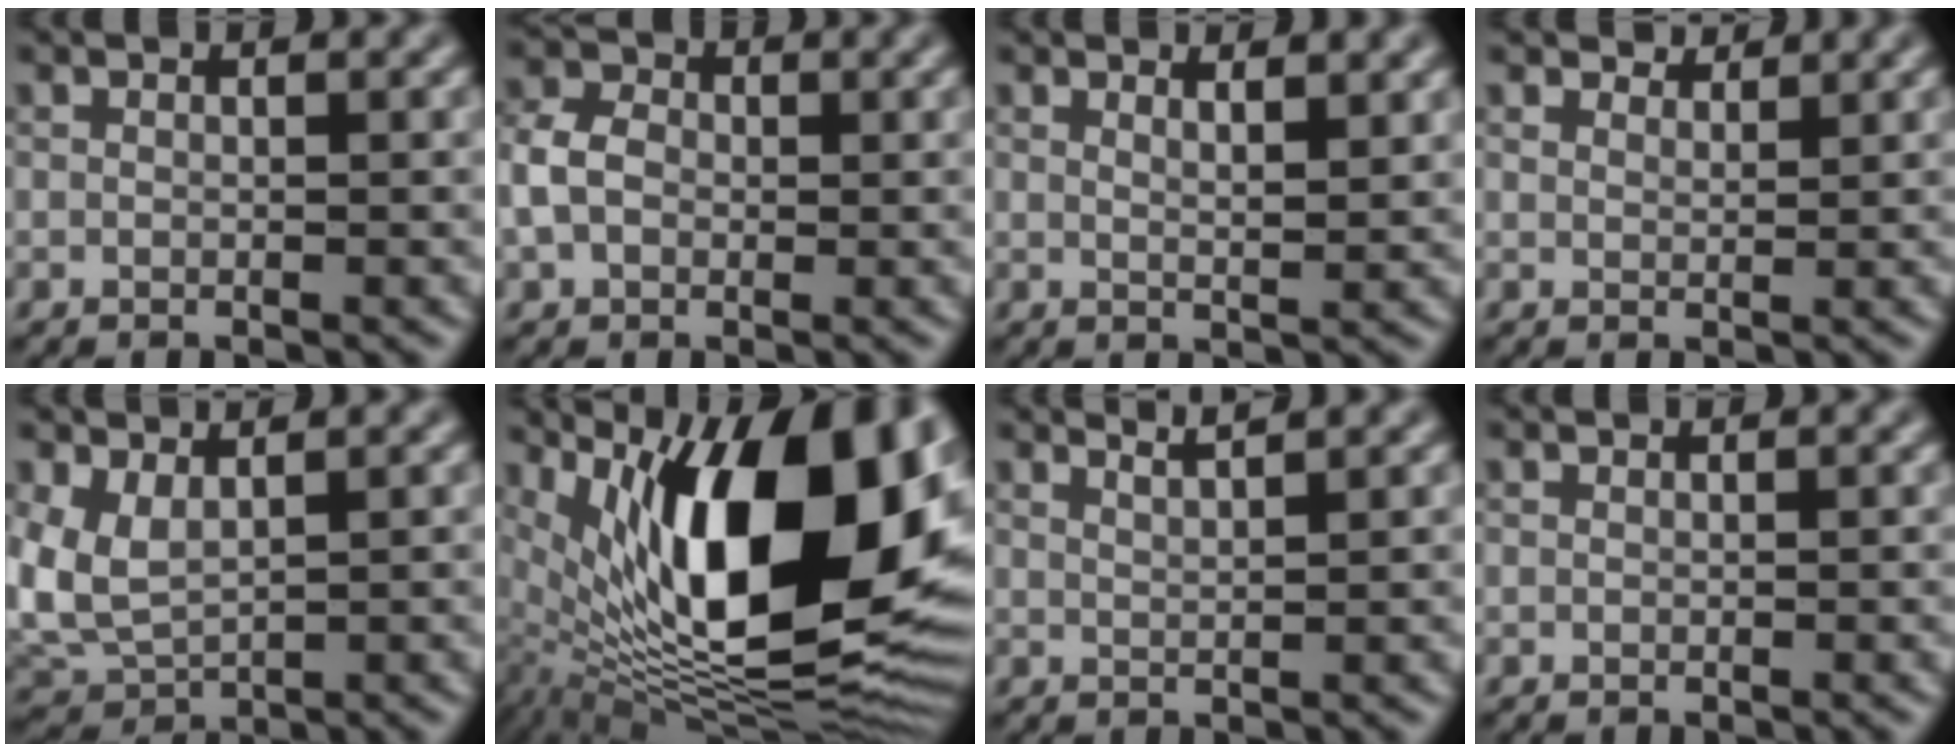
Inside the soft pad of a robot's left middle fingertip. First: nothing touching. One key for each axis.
{"total": 3.1, "fx": -0.2, "fy": 2.5, "fz": 1.8, "tx": -0.057, "ty": 0.003, "tz": -0.009}
{"total": 2.6, "fx": 1.7, "fy": 0.8, "fz": 1.8, "tx": -0.016, "ty": 0.005, "tz": 0.014}
{"total": 2.5, "fx": 2.5, "fy": 0.4, "fz": 0.1, "tx": -0.016, "ty": -0.003, "tz": 0.042}
{"total": 3.2, "fx": 1.0, "fy": 2.0, "fz": 2.3, "tx": -0.077, "ty": -0.009, "tz": 0.029}
{"total": 18.0, "fx": 4.2, "fy": 8.1, "fz": 15.5, "tx": -0.232, "ty": -0.003, "tz": 0.076}
{"total": 1.6, "fx": 1.5, "fy": 0.2, "fz": 0.6, "tx": -0.004, "ty": 0.006, "tz": 0.013}
{"total": 0.0}